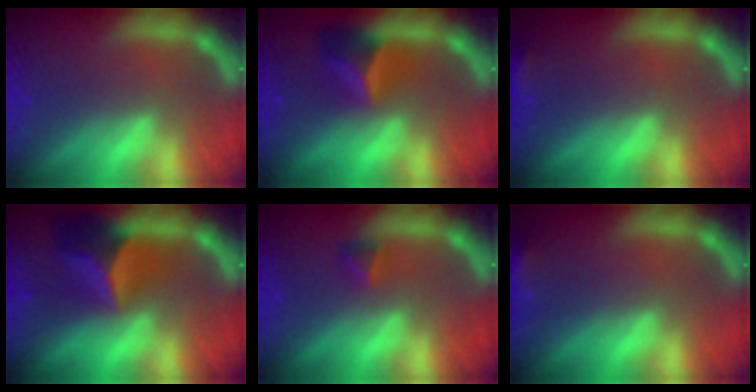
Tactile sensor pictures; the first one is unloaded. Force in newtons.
{"total": 4.4}
{"total": 1.9}
{"total": 6.9}
{"total": 1.4}
{"total": 3.0}